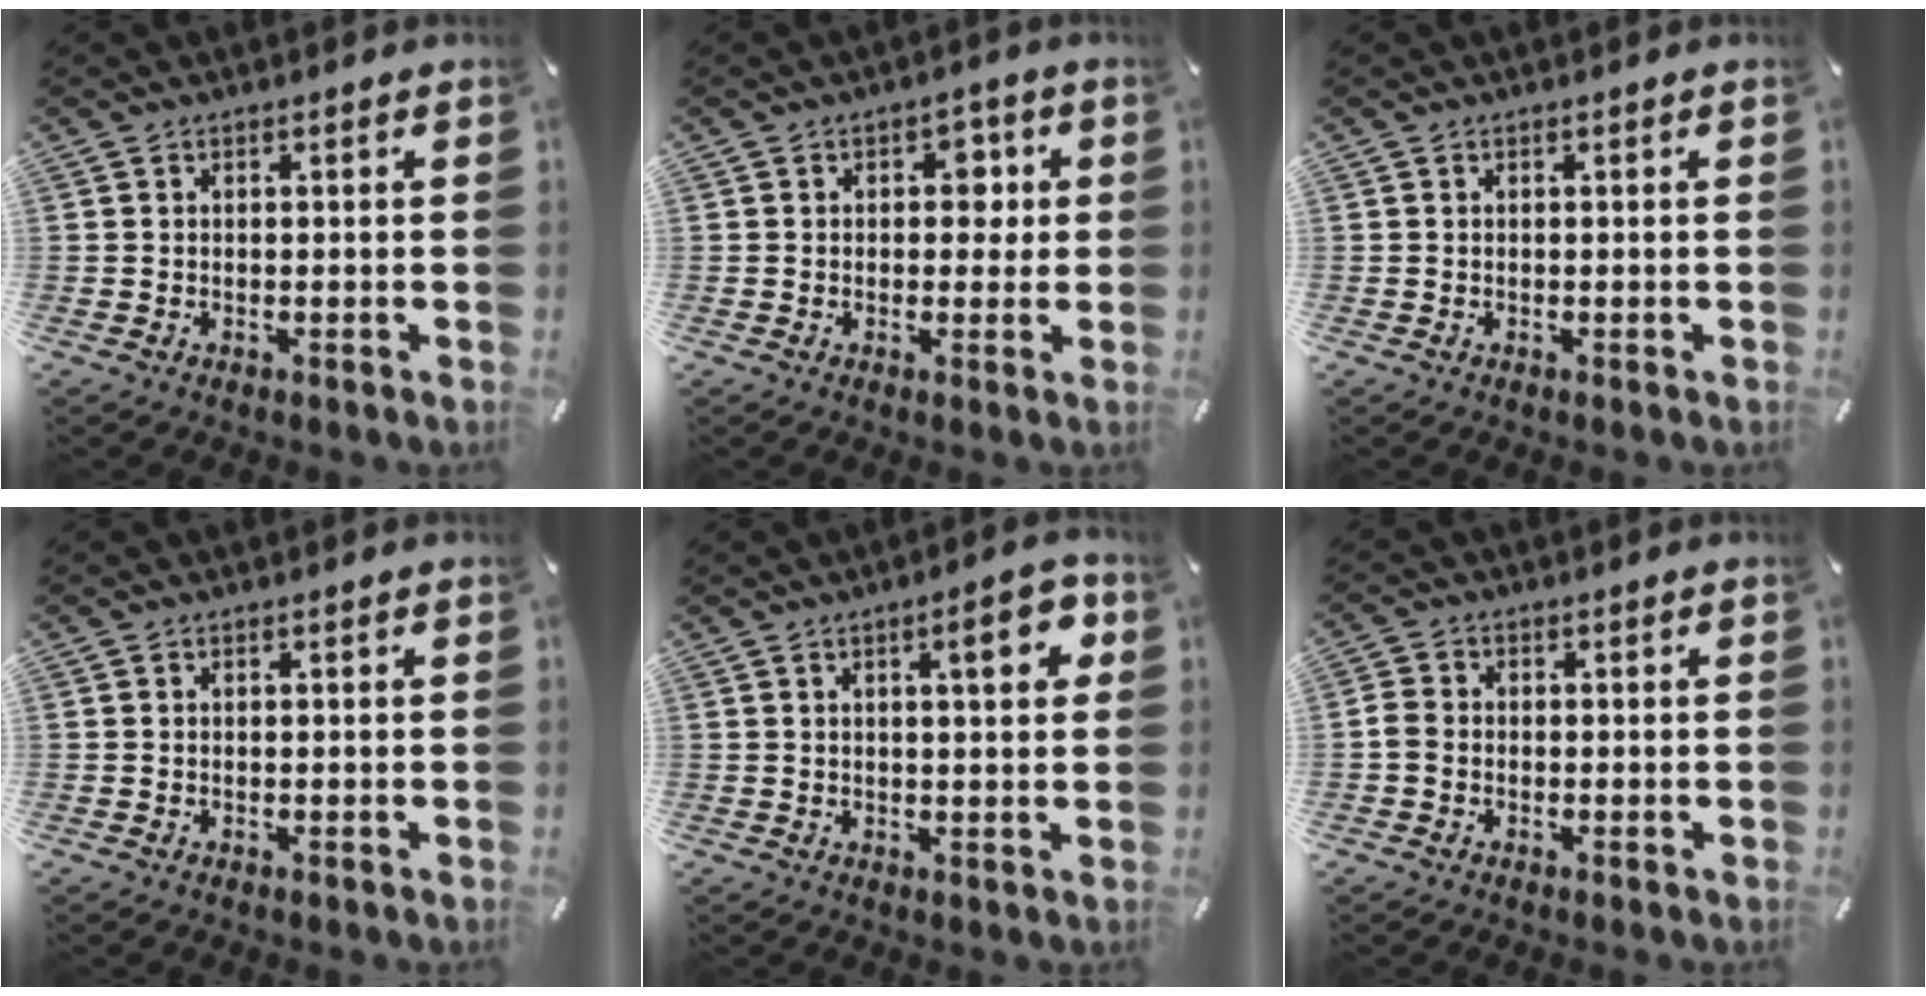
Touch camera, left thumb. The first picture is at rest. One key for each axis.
{"total": 4.8, "fx": 0.6, "fy": 3.4, "fz": 3.4, "tx": -0.022, "ty": -0.008, "tz": -0.004}
{"total": 0.0}
{"total": 0.0}
{"total": 7.6, "fx": 3.0, "fy": 2.0, "fz": 6.7, "tx": -0.093, "ty": -0.007, "tz": 0.040}
{"total": 2.2, "fx": -0.7, "fy": 1.8, "fz": 1.1, "tx": -0.025, "ty": 0.003, "tz": -0.016}